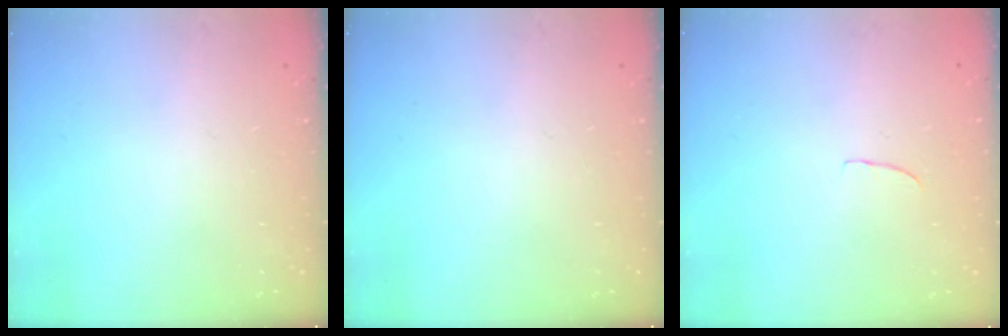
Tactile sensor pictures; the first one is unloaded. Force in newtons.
{"total": 0.0}
{"total": 3.7, "press": 3.7, "slide": 0.3}